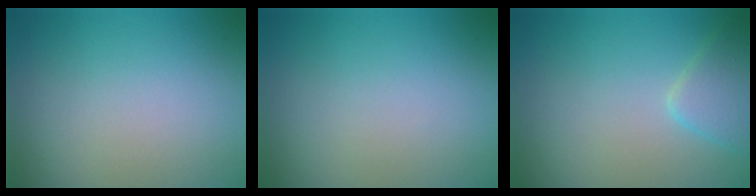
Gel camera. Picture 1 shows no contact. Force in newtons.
{"total": 0.0}
{"total": 2.5, "press": 2.5, "slide": 0.2}